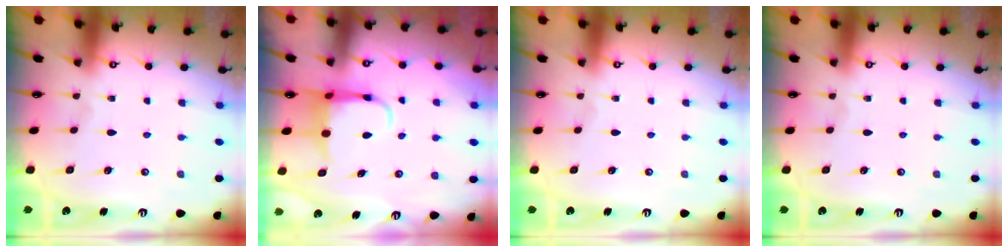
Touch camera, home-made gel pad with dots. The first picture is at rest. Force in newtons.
{"total": 5.8, "press": 5.7, "slide": 1.1}
{"total": 0.0}
{"total": 0.0}